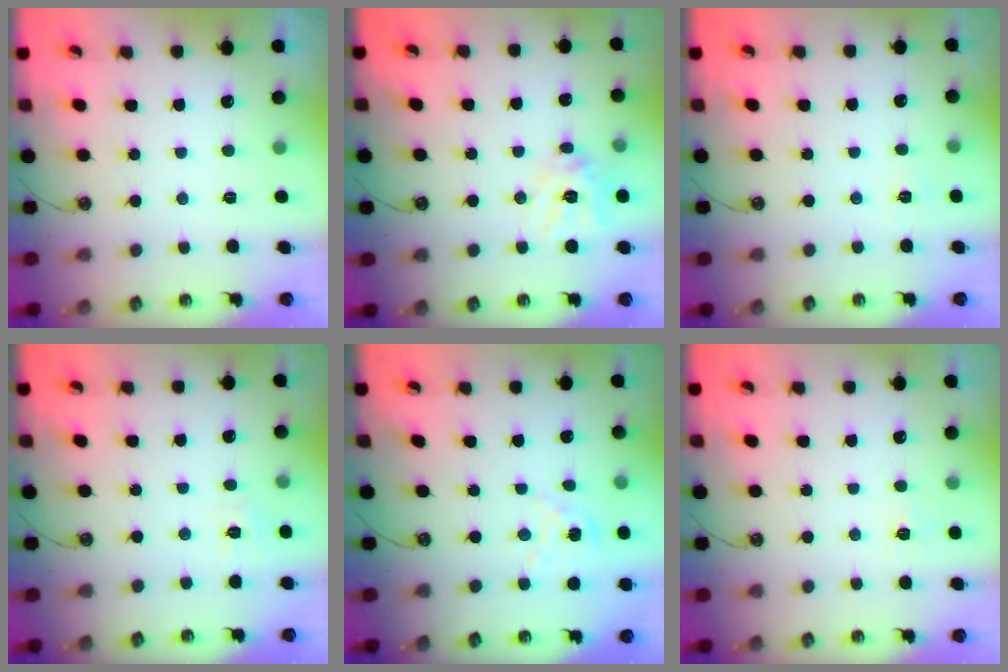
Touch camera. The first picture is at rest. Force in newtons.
{"total": 11.4, "press": 11.3, "slide": 1.5}
{"total": 2.6, "press": 2.6, "slide": 0.3}
{"total": 3.0, "press": 3.0, "slide": 0.1}
{"total": 2.3, "press": 2.3, "slide": 0.3}
{"total": 4.7, "press": 4.6, "slide": 0.6}